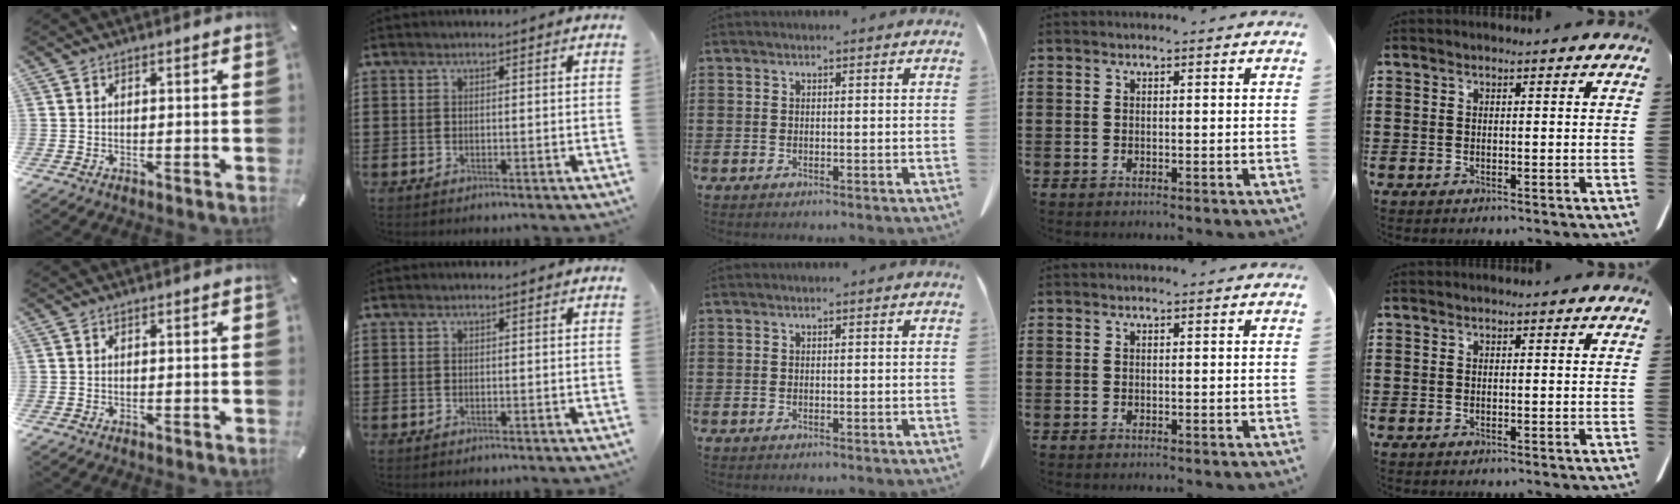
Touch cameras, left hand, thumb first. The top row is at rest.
{}